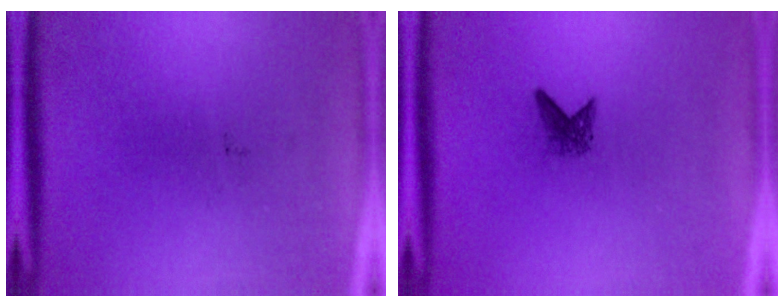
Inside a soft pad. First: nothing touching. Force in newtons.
{"total": 1.6}